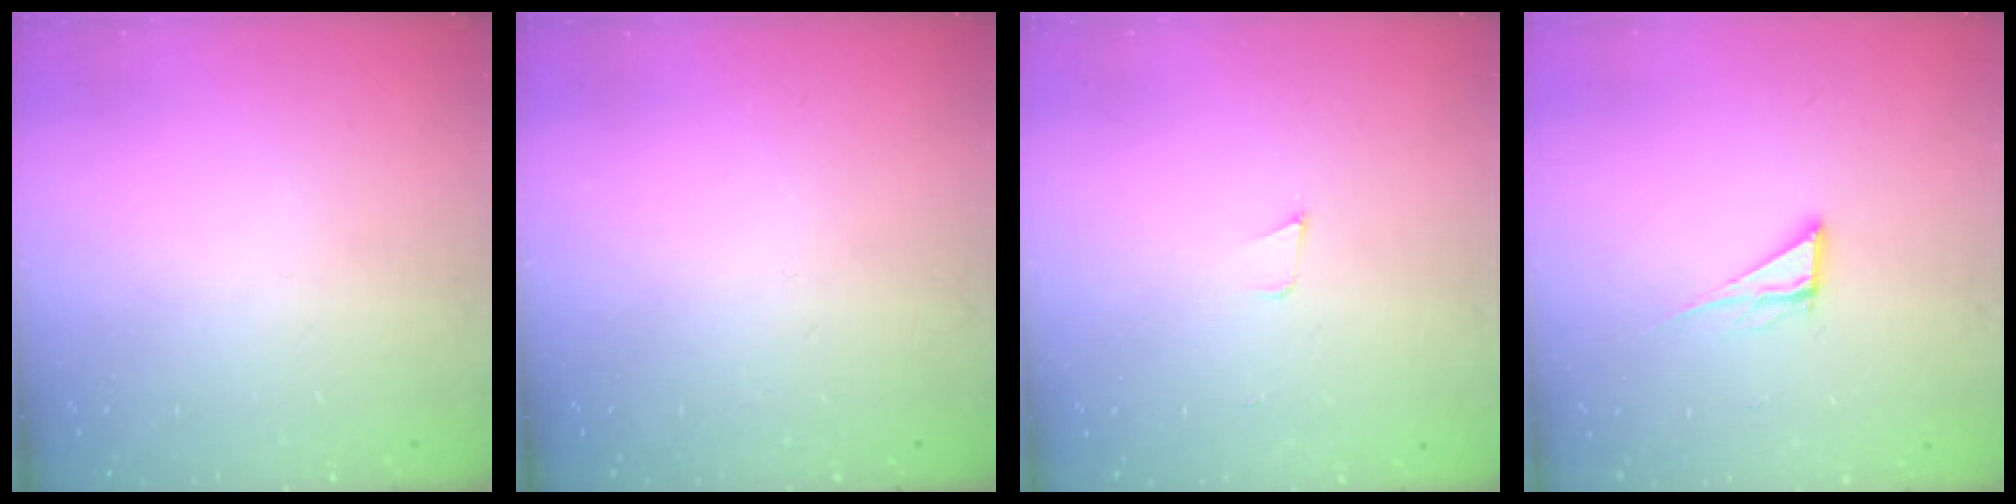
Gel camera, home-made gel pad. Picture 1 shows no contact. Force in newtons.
{"total": 0.0}
{"total": 3.4, "press": 2.1, "slide": 2.7}
{"total": 6.1, "press": 6.1, "slide": 0.3}